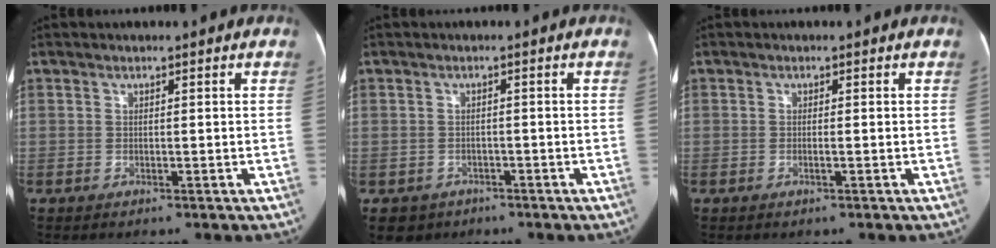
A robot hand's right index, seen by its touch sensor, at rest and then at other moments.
{"total": 3.5, "force": [-1.7, 3.0, 0.1], "torque": [-0.002, 0.007, -0.022]}
{"total": 0.8, "force": [-0.2, -0.1, 0.8], "torque": [-0.016, -0.001, -0.006]}